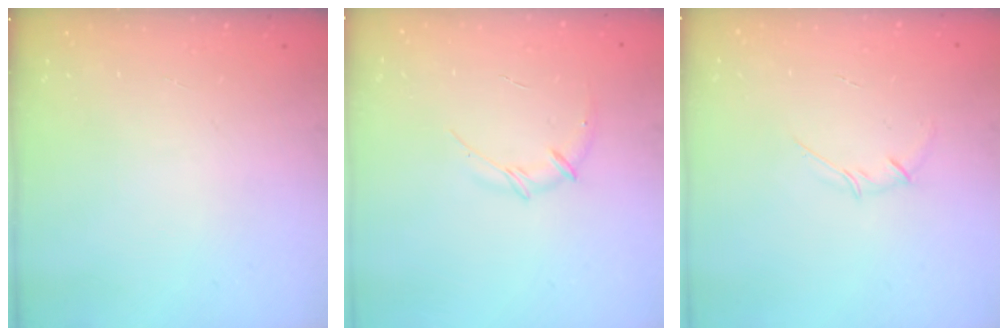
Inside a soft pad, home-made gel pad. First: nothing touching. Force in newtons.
{"total": 6.5, "press": 6.4, "slide": 1.4}
{"total": 2.7, "press": 2.6, "slide": 0.7}